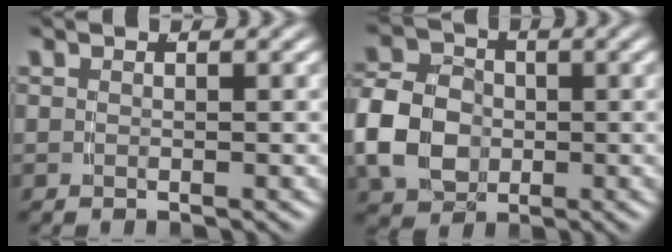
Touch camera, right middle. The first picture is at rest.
{"total": 7.9, "force": [-1.0, 6.6, 4.2], "torque": [-0.096, -0.023, -0.009]}